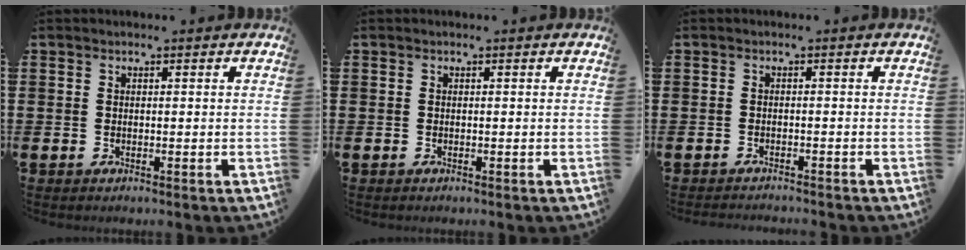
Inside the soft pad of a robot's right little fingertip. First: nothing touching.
{"total": 0.0}
{"total": 1.0, "force": [-1.0, -0.1, 0.0], "torque": [-0.002, 0.001, -0.020]}